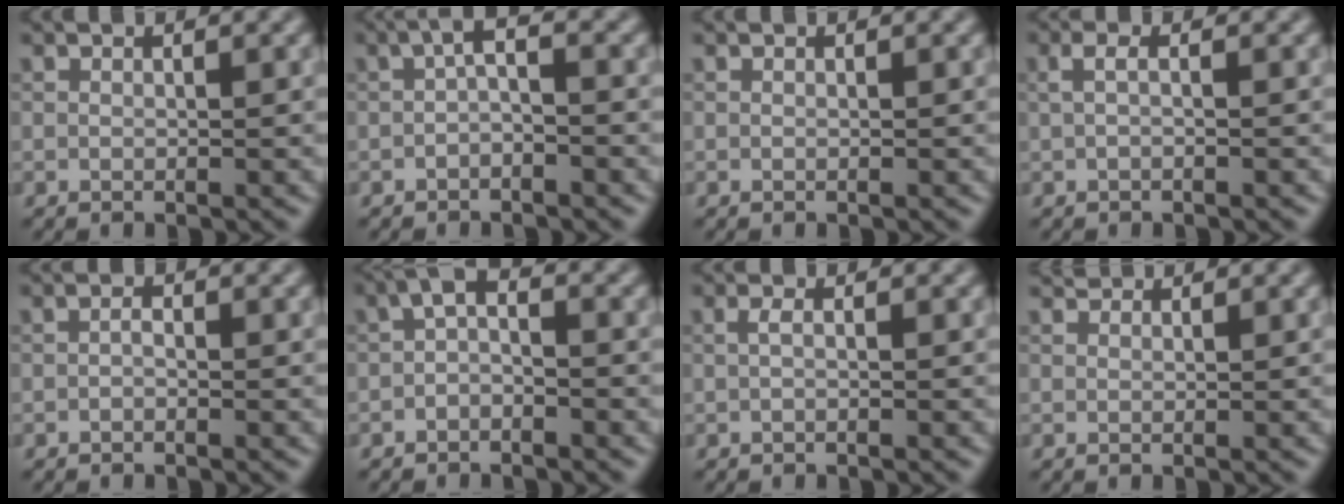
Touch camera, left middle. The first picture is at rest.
{"total": 1.8, "force": [-0.6, 0.6, 1.6], "torque": [-0.031, 0.005, -0.015]}
{"total": 0.0}
{"total": 1.2, "force": [0.1, 0.2, 1.1], "torque": [-0.026, 0.003, 0.000]}
{"total": 0.7, "force": [-0.3, 0.3, 0.5], "torque": [-0.009, 0.001, -0.005]}
{"total": 1.9, "force": [-0.5, 1.0, 1.5], "torque": [-0.030, 0.006, -0.016]}
{"total": 0.7, "force": [0.0, 0.1, 0.7], "torque": [-0.017, 0.001, -0.001]}
{"total": 1.0, "force": [1.0, 0.2, 0.2], "torque": [-0.008, -0.001, 0.013]}